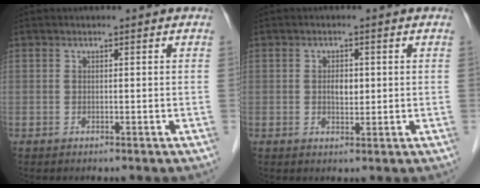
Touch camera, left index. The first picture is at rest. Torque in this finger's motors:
{"motor_torque": [0.24, 0.17, 0.02, 0.00]}